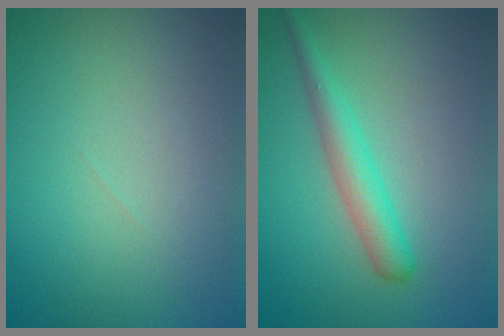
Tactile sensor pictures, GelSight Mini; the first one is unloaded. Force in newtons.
{"total": 2.8, "press": 2.8, "slide": 0.0}